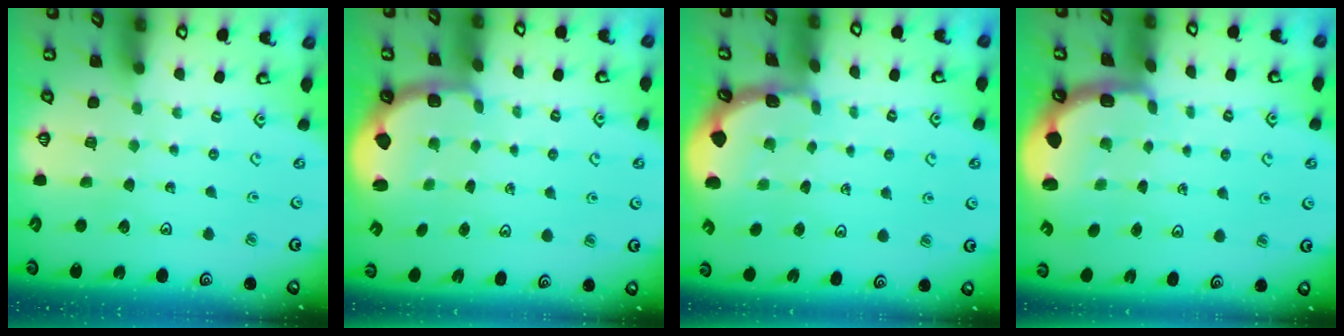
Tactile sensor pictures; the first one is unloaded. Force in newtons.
{"total": 2.5, "press": 1.2, "slide": 2.2}
{"total": 1.5, "press": 1.5, "slide": 0.2}
{"total": 2.1, "press": 1.9, "slide": 0.8}